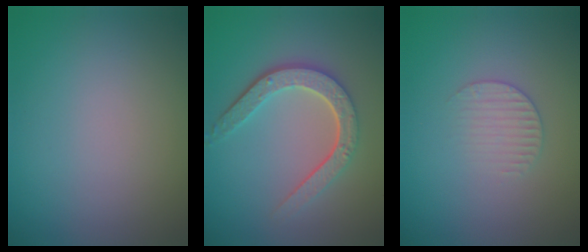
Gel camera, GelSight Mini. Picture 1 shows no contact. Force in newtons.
{"total": 4.7, "press": 3.6, "slide": 3.0}
{"total": 1.9, "press": 1.9, "slide": 0.3}